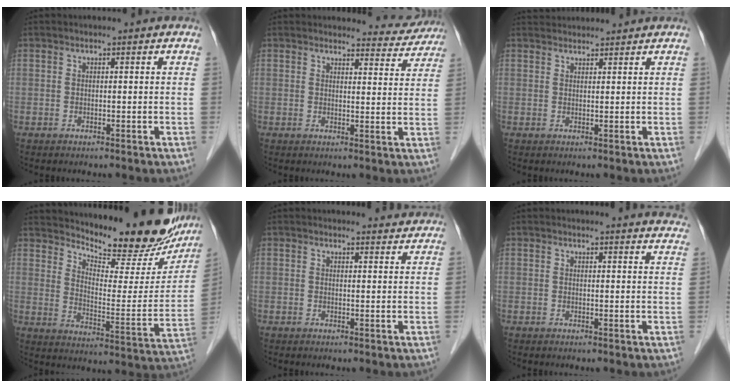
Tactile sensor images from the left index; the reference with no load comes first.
{"total": 6.1, "force": [6.0, 1.1, -0.4], "torque": [0.014, -0.017, 0.054]}
{"total": 4.6, "force": [4.5, 0.5, 0.5], "torque": [-0.011, 0.036, 0.069]}
{"total": 20.9, "force": [18.7, 5.2, 7.7], "torque": [-0.104, -0.053, 0.241]}
{"total": 3.3, "force": [3.3, 0.7, 0.1], "torque": [-0.005, -0.002, 0.030]}
{"total": 10.0, "force": [9.8, 0.8, 1.6], "torque": [0.005, -0.027, 0.080]}